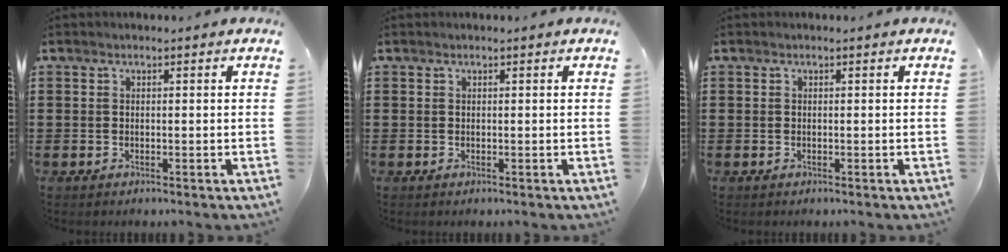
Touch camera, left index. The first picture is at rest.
{"total": 0.0}
{"total": 0.0}